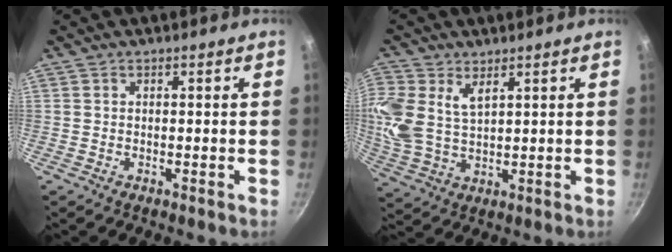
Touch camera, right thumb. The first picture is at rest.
{"total": 11.0, "force": [4.6, 6.9, 7.3], "torque": [-0.166, -0.009, 0.097]}